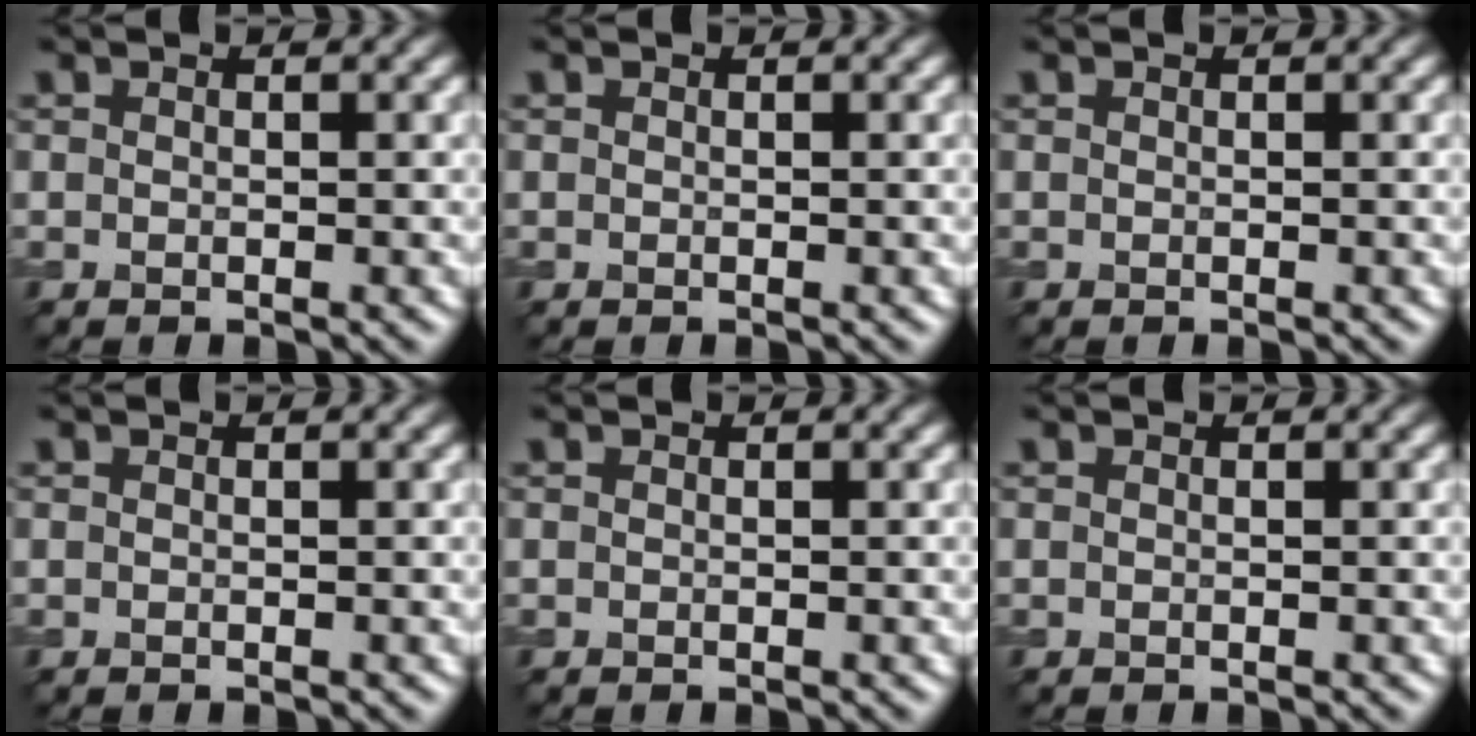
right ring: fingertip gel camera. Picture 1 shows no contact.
{"total": 0.0}
{"total": 0.0}
{"total": 0.0}
{"total": 0.0}
{"total": 0.0}